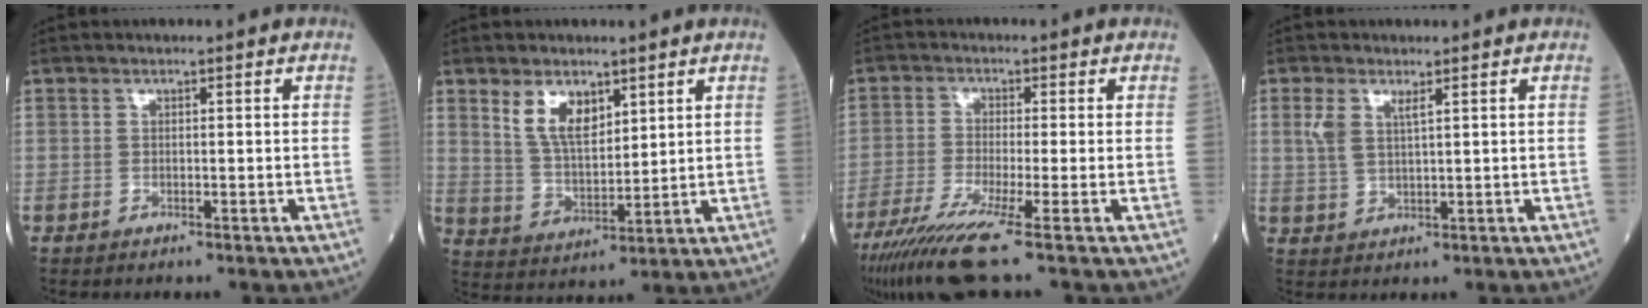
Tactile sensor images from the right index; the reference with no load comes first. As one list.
[{"total": 6.8, "force": [3.9, 3.2, 4.6], "torque": [-0.092, -0.001, 0.082]}, {"total": 9.1, "force": [-6.1, -1.1, 6.7], "torque": [-0.122, -0.032, -0.111]}, {"total": 3.8, "force": [1.8, 1.2, 3.1], "torque": [-0.076, 0.010, 0.041]}]